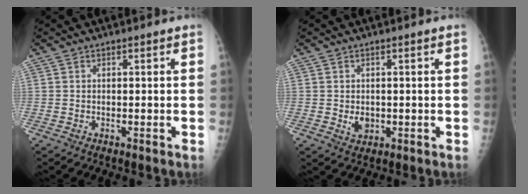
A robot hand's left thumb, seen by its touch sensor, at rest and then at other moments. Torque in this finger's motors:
{"motor_torque": [-0.07, 0.01, 0.03, 0.03, 0.00]}